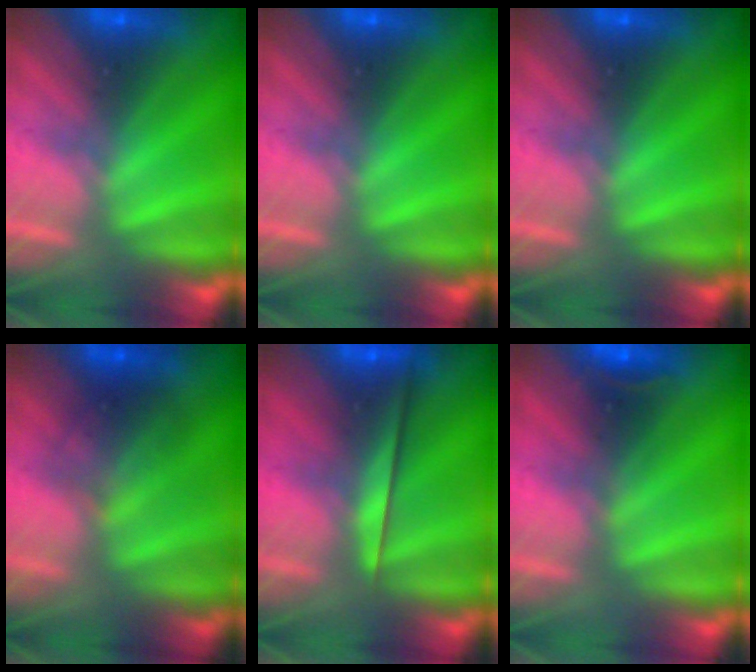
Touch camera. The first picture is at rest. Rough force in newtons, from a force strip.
{"total": 0.0}
{"total": 0.0}
{"total": 2.2}
{"total": 2.4}
{"total": 2.4}